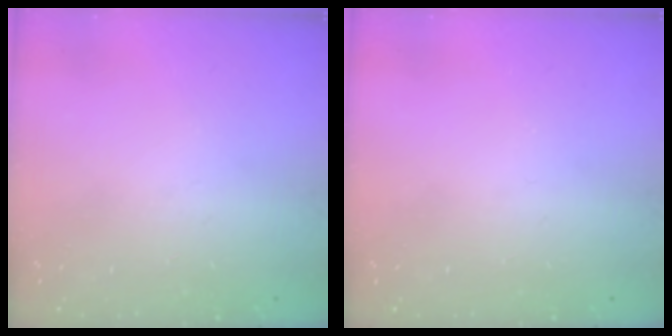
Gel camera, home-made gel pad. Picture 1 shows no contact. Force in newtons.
{"total": 0.0}